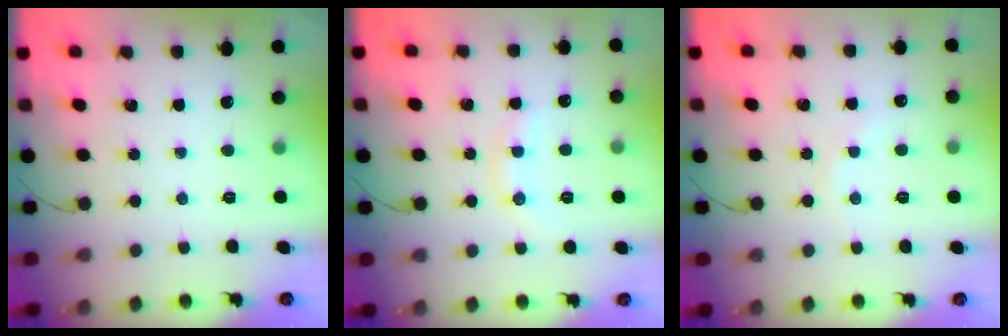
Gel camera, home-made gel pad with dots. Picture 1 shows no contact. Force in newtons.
{"total": 7.4, "press": 7.3, "slide": 1.1}
{"total": 4.0, "press": 3.8, "slide": 1.4}